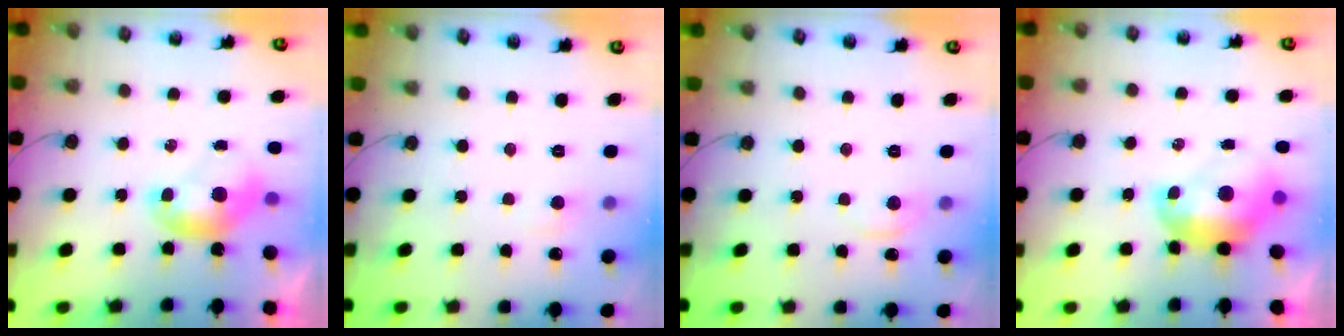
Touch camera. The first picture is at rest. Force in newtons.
{"total": 1.6, "press": 1.5, "slide": 0.5}
{"total": 1.3, "press": 1.2, "slide": 0.4}
{"total": 2.8, "press": 2.7, "slide": 0.7}